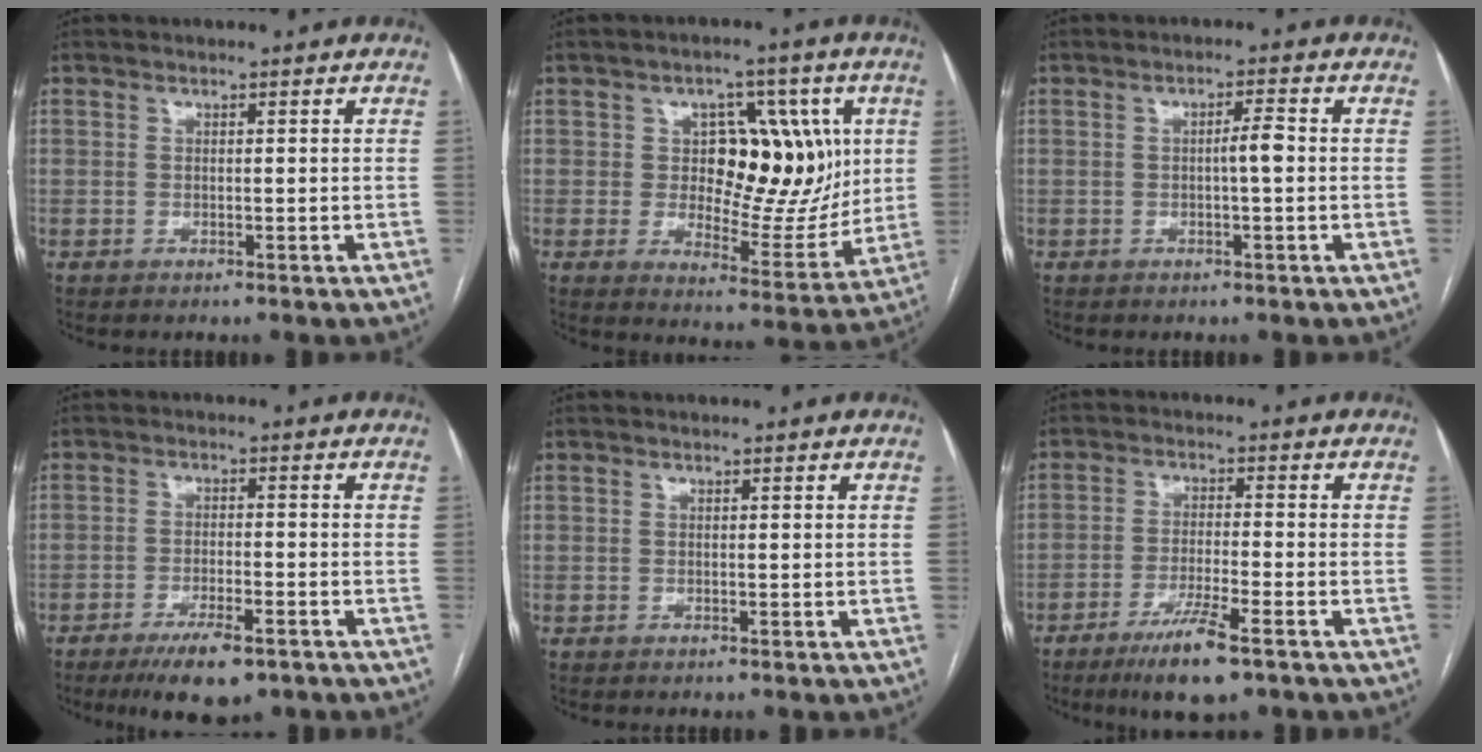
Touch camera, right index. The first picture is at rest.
{"total": 13.4, "force": [2.5, 7.4, 10.9], "torque": [-0.133, 0.018, 0.047]}
{"total": 2.6, "force": [-0.2, 0.1, 2.6], "torque": [-0.041, 0.003, -0.005]}
{"total": 7.9, "force": [-5.4, 2.0, 5.5], "torque": [-0.093, -0.012, -0.086]}
{"total": 0.0}
{"total": 8.2, "force": [-5.3, 0.5, 6.3], "torque": [-0.117, -0.019, -0.089]}